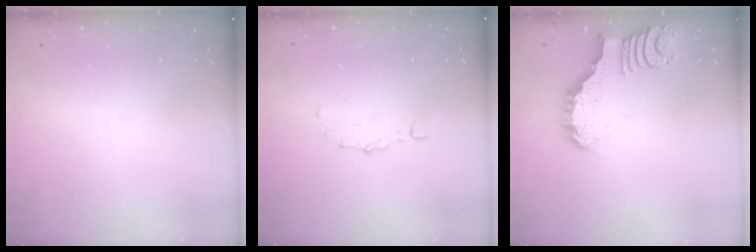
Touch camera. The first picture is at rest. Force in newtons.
{"total": 4.0, "press": 3.9, "slide": 0.7}
{"total": 3.8, "press": 3.8, "slide": 0.1}